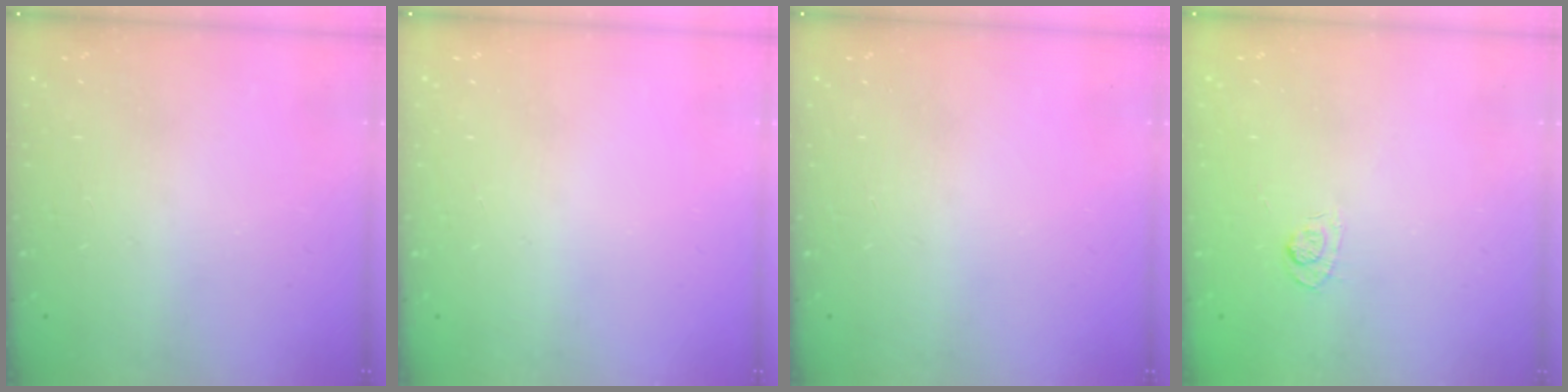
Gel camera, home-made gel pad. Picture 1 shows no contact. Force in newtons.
{"total": 0.0}
{"total": 0.0}
{"total": 3.5, "press": 3.1, "slide": 1.6}